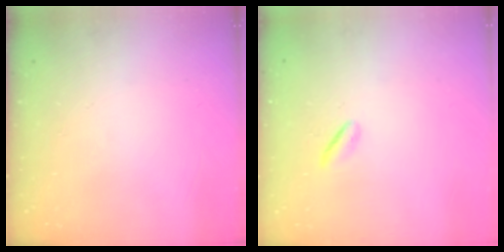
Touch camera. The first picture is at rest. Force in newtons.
{"total": 1.0, "press": 0.7, "slide": 0.6}